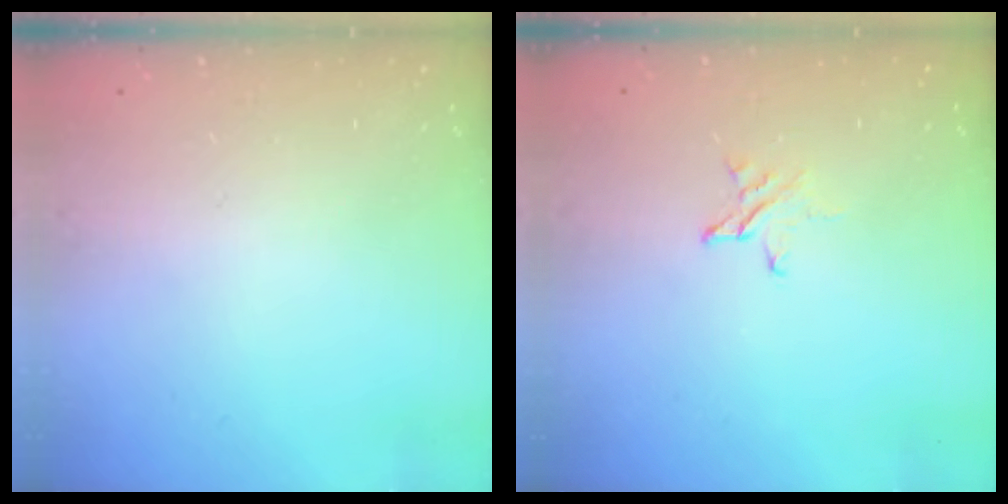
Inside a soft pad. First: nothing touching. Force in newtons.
{"total": 3.0, "press": 3.0, "slide": 0.3}